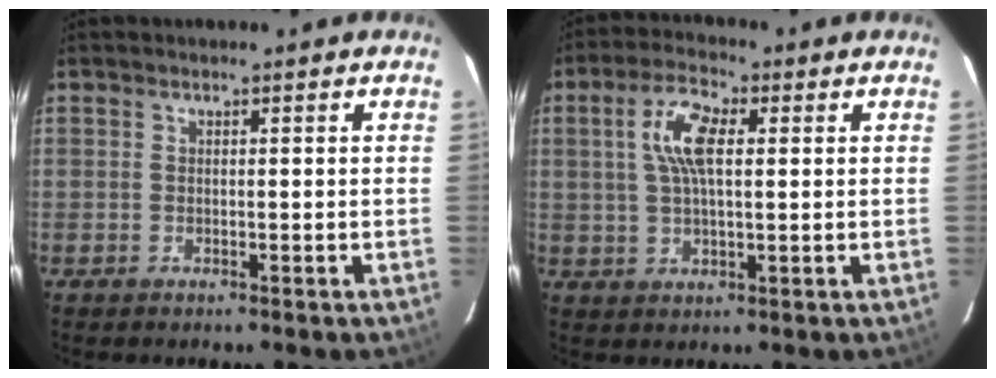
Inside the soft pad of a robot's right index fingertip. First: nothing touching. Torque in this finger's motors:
{"motor_torque": [0.44, -0.02, 0.48, 0.11]}